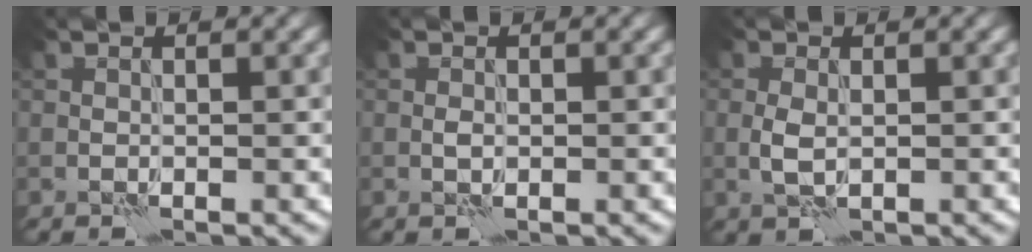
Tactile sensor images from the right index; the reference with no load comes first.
{"total": 0.6, "force": [0.1, 0.4, 0.4], "torque": [-0.011, 0.000, -0.001]}
{"total": 1.7, "force": [0.0, 1.0, 1.3], "torque": [-0.034, -0.002, -0.001]}